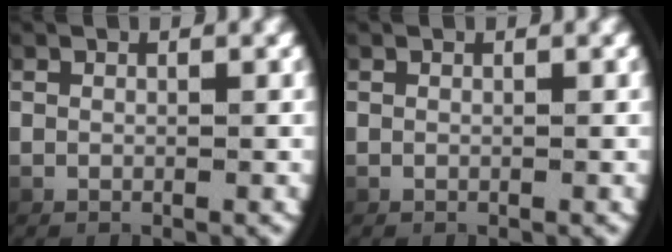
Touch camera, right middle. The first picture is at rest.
{"total": 0.0}